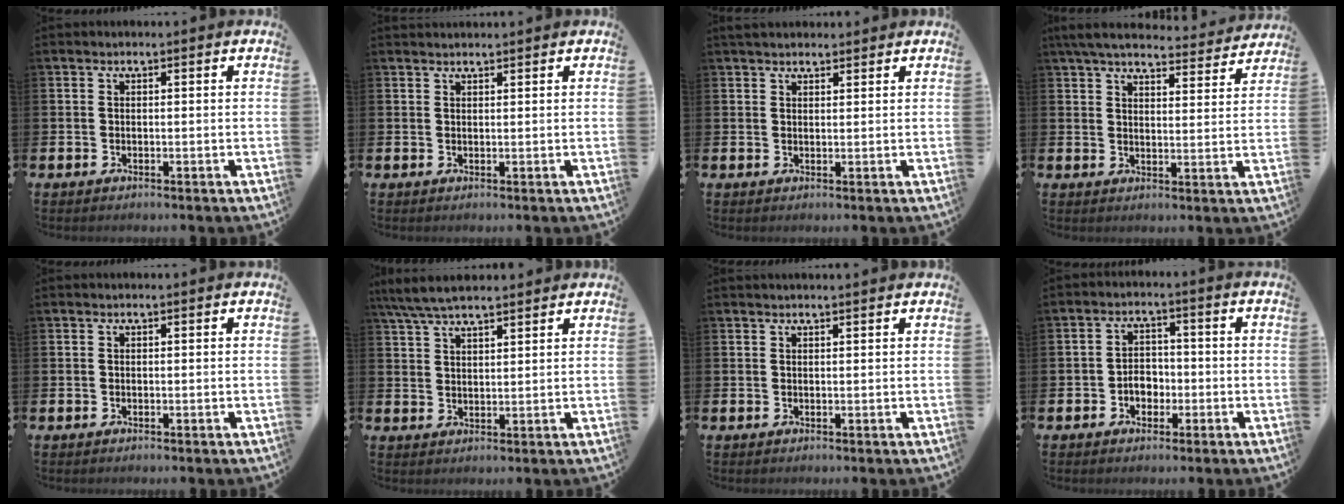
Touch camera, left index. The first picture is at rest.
{"total": 1.0, "force": [1.0, 0.1, 0.0], "torque": [0.013, -0.005, 0.017]}
{"total": 2.1, "force": [1.9, 0.7, 0.3], "torque": [0.006, -0.003, 0.033]}
{"total": 6.3, "force": [5.9, 1.3, 1.9], "torque": [-0.056, -0.033, 0.104]}
{"total": 0.0}
{"total": 5.9, "force": [5.4, 1.1, 2.1], "torque": [-0.056, -0.013, 0.100]}
{"total": 0.9, "force": [0.8, -0.1, 0.2], "torque": [-0.001, -0.001, 0.016]}
{"total": 3.3, "force": [-1.1, 2.5, 1.8], "torque": [-0.022, -0.001, -0.026]}